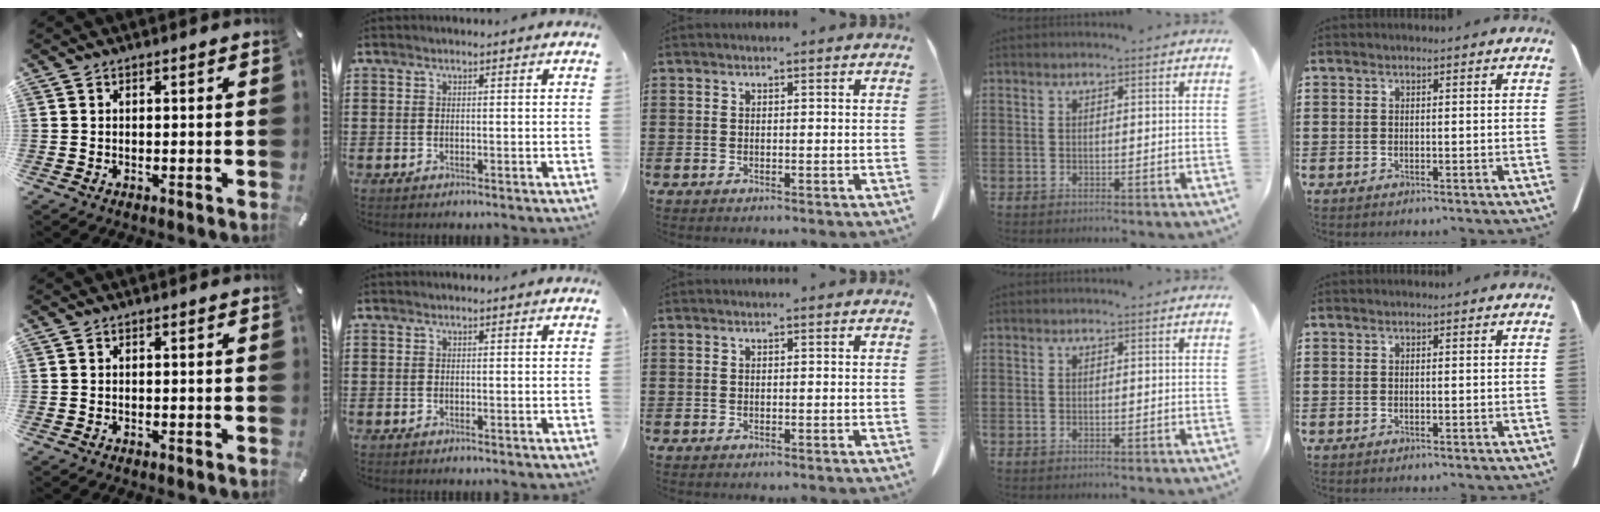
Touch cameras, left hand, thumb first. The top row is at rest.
{}